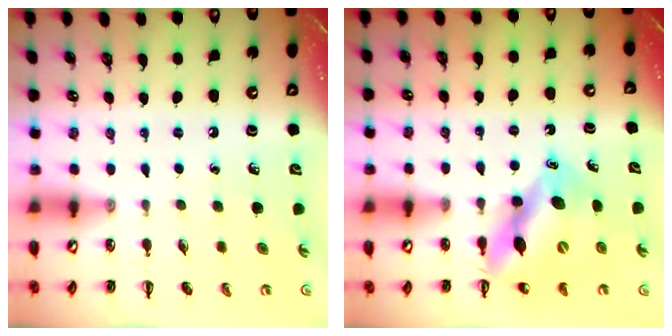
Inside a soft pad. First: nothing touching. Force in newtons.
{"total": 11.9, "press": 11.5, "slide": 3.2}